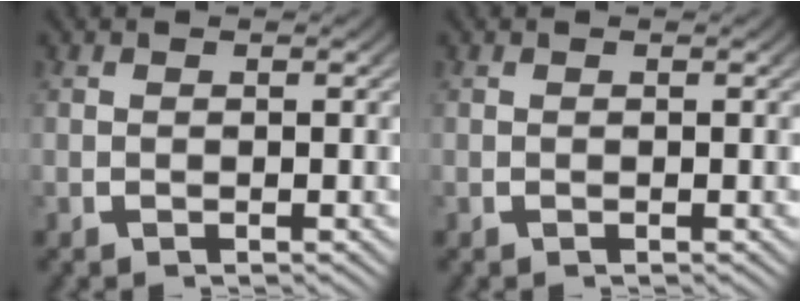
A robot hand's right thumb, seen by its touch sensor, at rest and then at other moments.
{"total": 0.0}